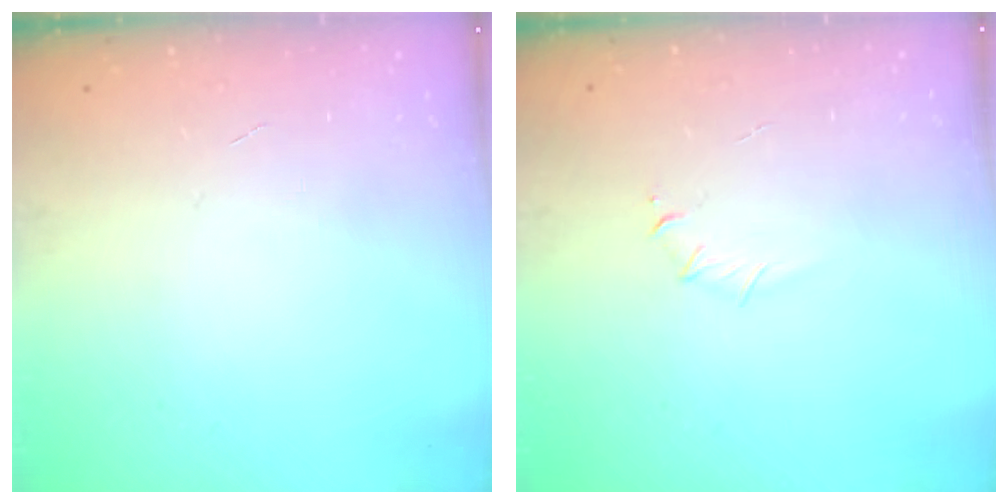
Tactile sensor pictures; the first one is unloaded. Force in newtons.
{"total": 4.3, "press": 4.0, "slide": 1.4}